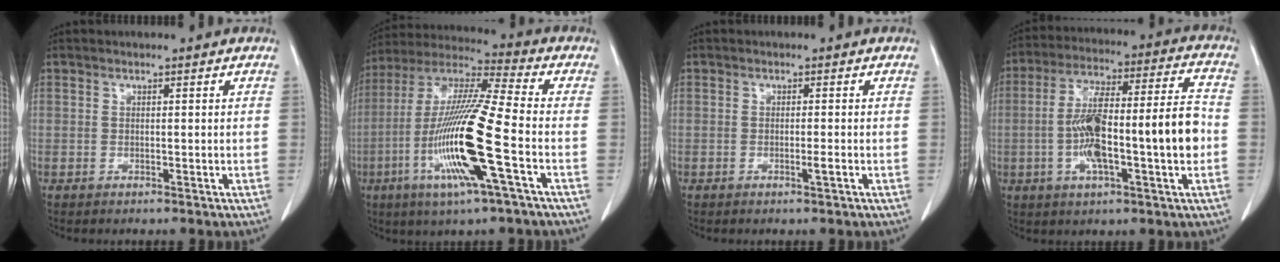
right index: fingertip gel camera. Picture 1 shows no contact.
{"total": 18.0, "force": [-5.4, 0.1, 17.1], "torque": [-0.351, -0.016, -0.109]}
{"total": 1.2, "force": [-0.5, -0.2, 1.1], "torque": [-0.021, -0.002, -0.008]}
{"total": 17.3, "force": [-2.7, 2.2, 16.9], "torque": [-0.293, 0.022, -0.044]}